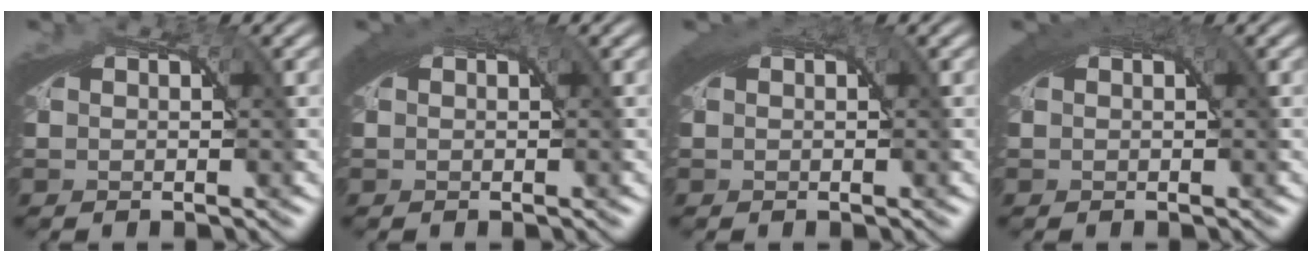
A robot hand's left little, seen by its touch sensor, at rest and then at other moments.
{"total": 2.2, "force": [1.2, 0.5, 1.8], "torque": [-0.021, 0.010, 0.014]}
{"total": 1.7, "force": [0.9, 0.5, 1.4], "torque": [-0.017, 0.007, 0.012]}
{"total": 2.8, "force": [1.4, 0.7, 2.3], "torque": [-0.026, 0.013, 0.016]}